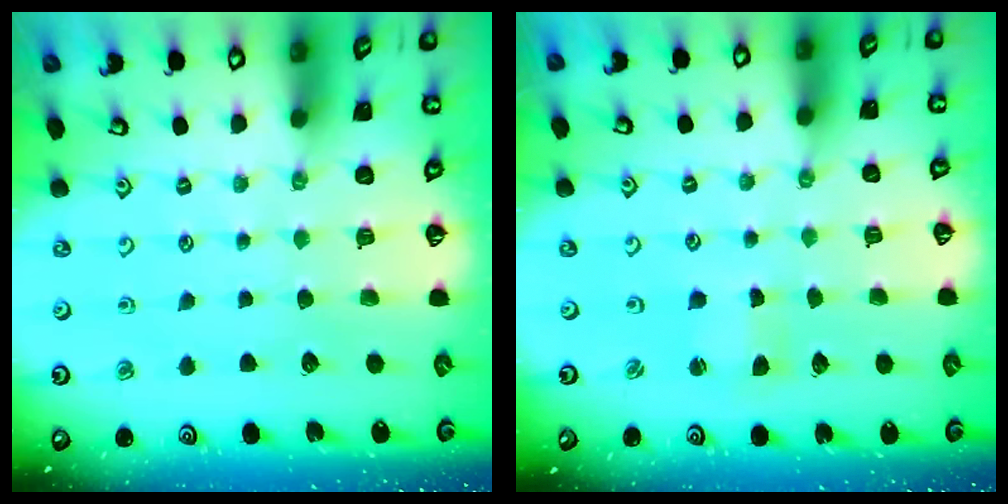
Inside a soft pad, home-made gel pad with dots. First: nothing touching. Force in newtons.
{"total": 1.5, "press": 1.5, "slide": 0.3}